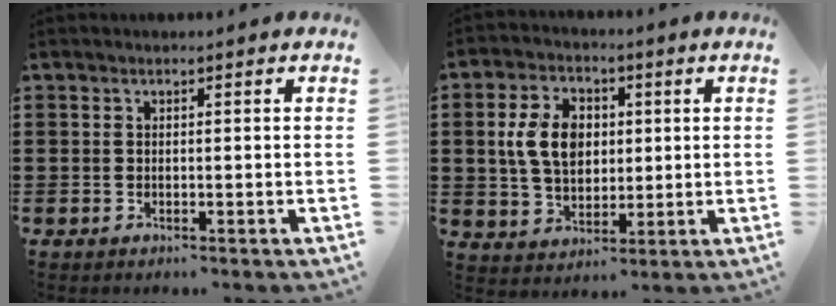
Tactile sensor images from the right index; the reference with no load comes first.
{"total": 8.6, "force": [1.2, 6.2, 5.9], "torque": [-0.142, 0.011, 0.014]}